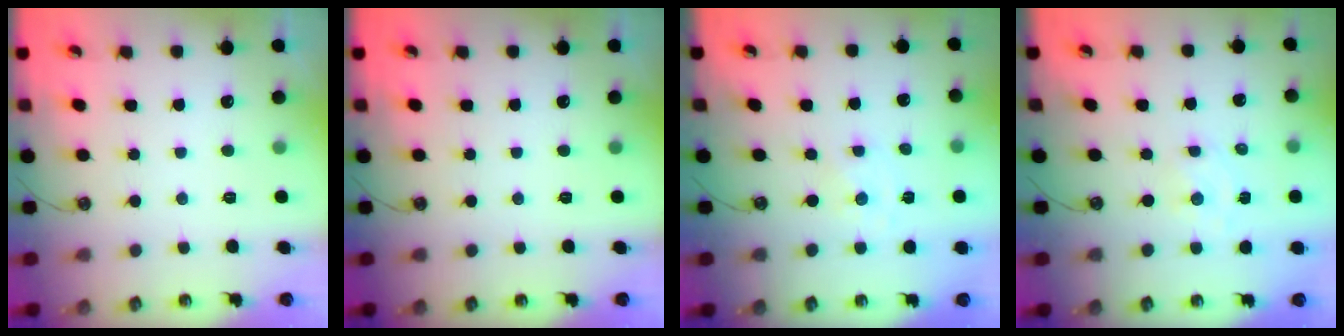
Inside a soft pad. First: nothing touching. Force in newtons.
{"total": 0.0}
{"total": 0.0}
{"total": 2.6, "press": 2.6, "slide": 0.1}